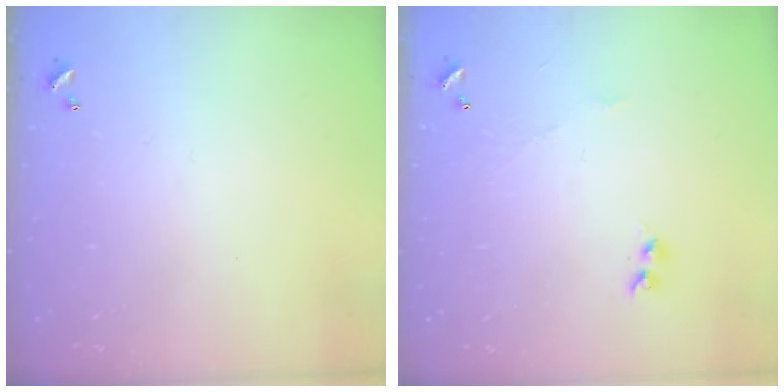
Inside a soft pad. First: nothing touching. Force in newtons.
{"total": 1.9, "press": 1.8, "slide": 0.5}